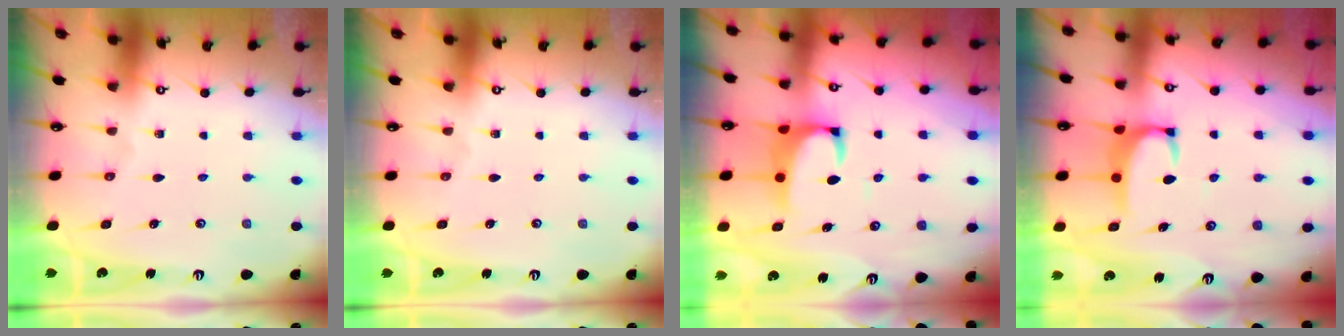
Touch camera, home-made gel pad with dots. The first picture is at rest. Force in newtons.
{"total": 0.0}
{"total": 2.3, "press": 2.1, "slide": 0.9}
{"total": 2.6, "press": 2.6, "slide": 0.5}